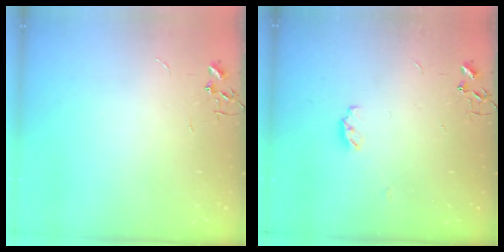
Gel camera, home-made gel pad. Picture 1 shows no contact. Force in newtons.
{"total": 3.7, "press": 3.7, "slide": 0.6}